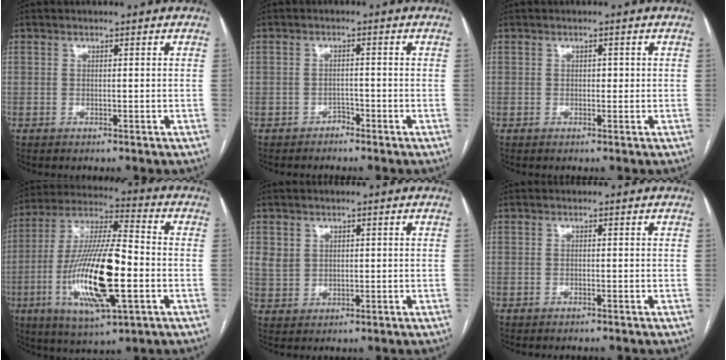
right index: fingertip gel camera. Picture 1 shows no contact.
{"total": 1.5, "force": [-1.2, 0.8, 0.1], "torque": [0.003, 0.005, -0.023]}
{"total": 1.0, "force": [0.1, 0.7, 0.7], "torque": [-0.007, 0.004, 0.000]}
{"total": 19.6, "force": [-4.5, 3.9, 18.6], "torque": [-0.377, -0.010, -0.077]}
{"total": 3.7, "force": [1.5, 3.2, 1.1], "torque": [-0.021, 0.005, 0.035]}
{"total": 0.0}